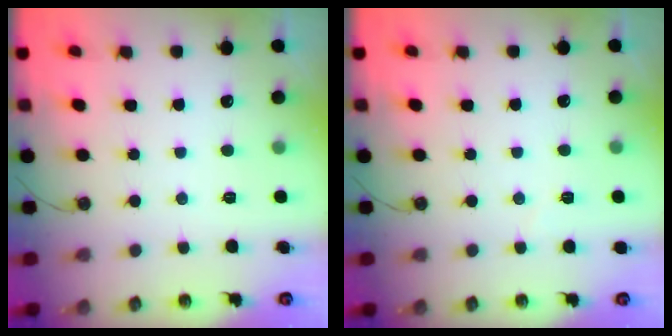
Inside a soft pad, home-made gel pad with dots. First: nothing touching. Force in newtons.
{"total": 2.8, "press": 2.7, "slide": 0.8}